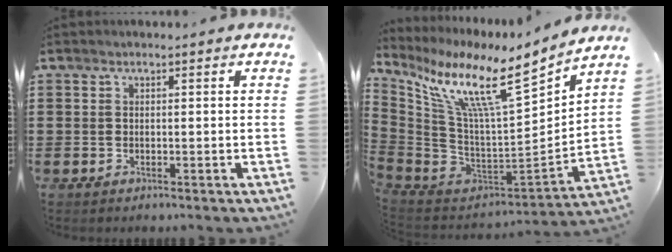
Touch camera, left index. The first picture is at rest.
{"total": 13.4, "force": [8.4, 2.2, 10.2], "torque": [-0.223, -0.061, 0.134]}